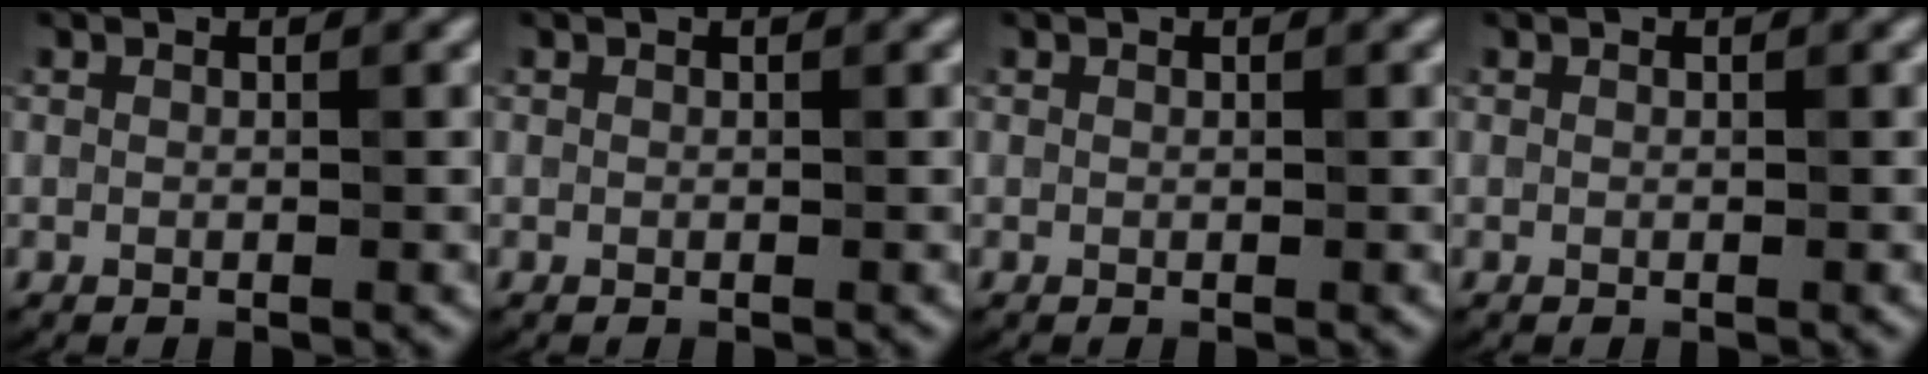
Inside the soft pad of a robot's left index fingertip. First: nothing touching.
{"total": 0.0}
{"total": 0.0}
{"total": 0.0}